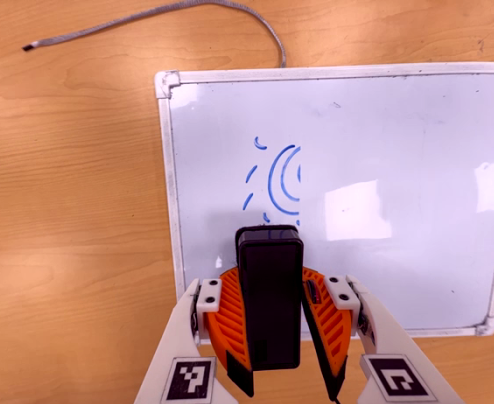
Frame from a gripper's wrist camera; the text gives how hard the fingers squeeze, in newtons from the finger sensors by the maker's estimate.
{"total": 9.2, "left": 9.1, "right": 9.4}